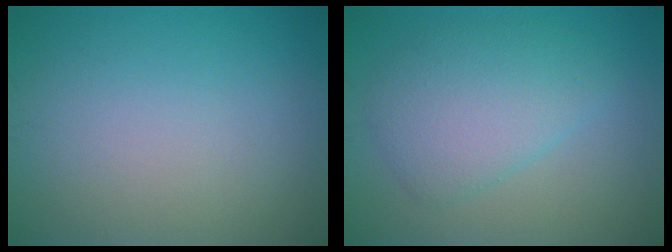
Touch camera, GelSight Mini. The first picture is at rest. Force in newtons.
{"total": 4.7, "press": 4.7, "slide": 0.3}